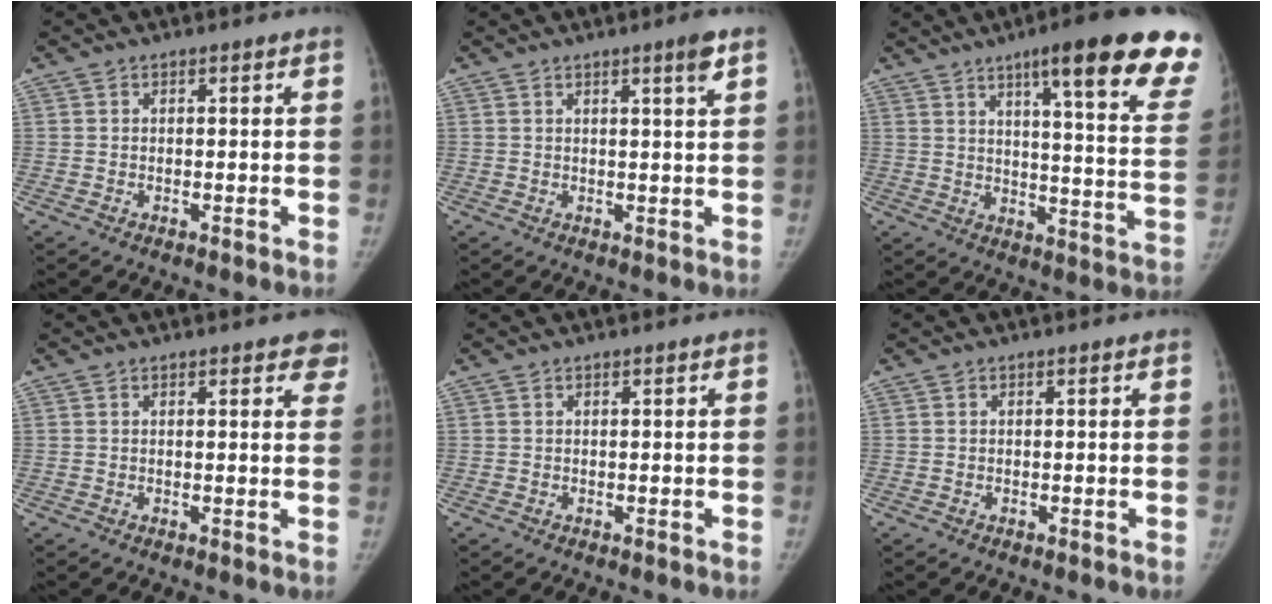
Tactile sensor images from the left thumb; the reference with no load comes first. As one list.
[{"total": 2.8, "force": [1.6, -0.2, 2.3], "torque": [-0.034, -0.011, 0.026]}, {"total": 24.5, "force": [15.3, 4.0, 18.7], "torque": [-0.219, -0.059, 0.194]}, {"total": 4.4, "force": [3.1, 1.7, 2.6], "torque": [0.000, -0.006, 0.027]}, {"total": 0.0}, {"total": 0.0}]